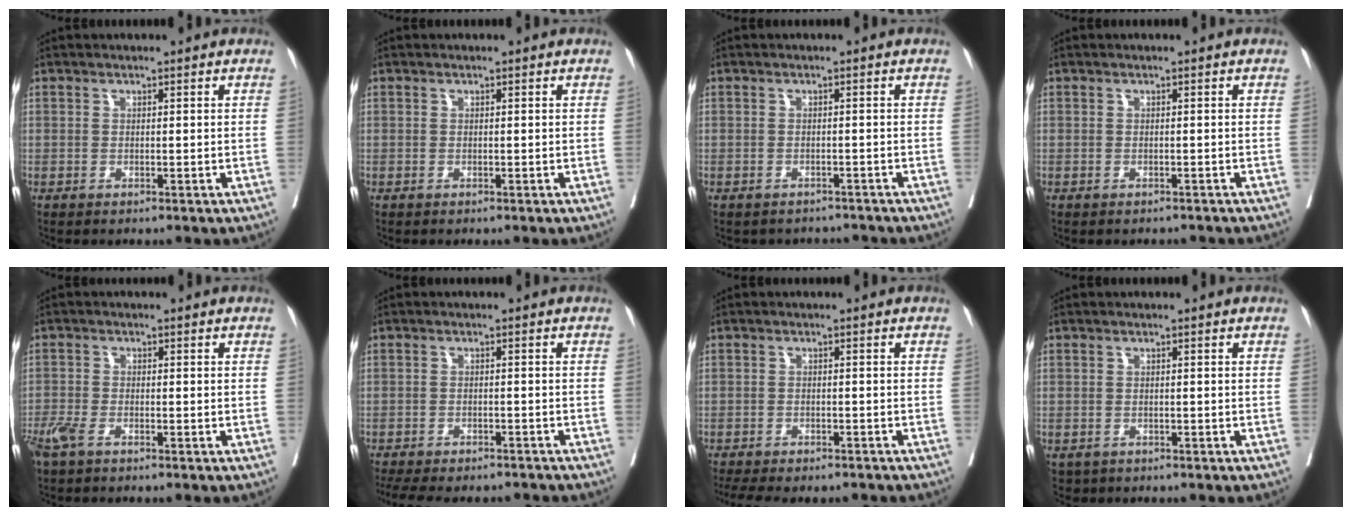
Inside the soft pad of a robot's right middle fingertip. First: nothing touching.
{"total": 0.0}
{"total": 4.2, "force": [-3.9, 1.5, -0.2], "torque": [0.006, 0.004, -0.048]}
{"total": 1.4, "force": [-1.3, 0.5, 0.0], "torque": [-0.001, -0.002, -0.021]}
{"total": 3.6, "force": [-2.4, 1.2, 2.3], "torque": [-0.055, -0.006, -0.047]}
{"total": 12.7, "force": [-11.3, 3.4, 4.6], "torque": [-0.090, -0.004, -0.149]}
{"total": 9.6, "force": [-8.4, 2.8, 3.7], "torque": [-0.058, -0.006, -0.114]}
{"total": 2.0, "force": [-1.2, 1.6, 0.3], "torque": [-0.007, -0.001, -0.017]}